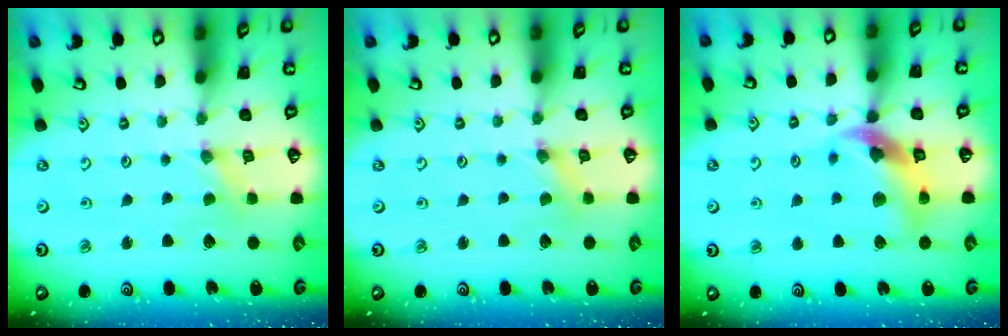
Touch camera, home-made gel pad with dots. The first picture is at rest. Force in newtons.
{"total": 1.5, "press": 1.5, "slide": 0.2}
{"total": 13.0, "press": 12.9, "slide": 1.8}